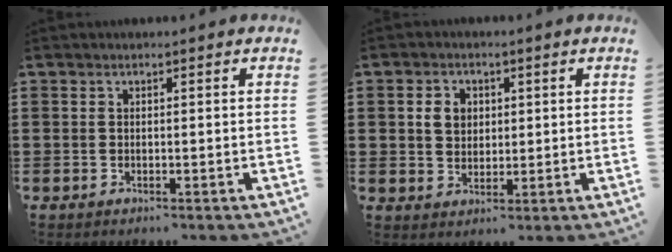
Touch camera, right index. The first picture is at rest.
{"total": 3.5, "force": [0.8, 2.9, 1.8], "torque": [-0.046, 0.012, 0.012]}